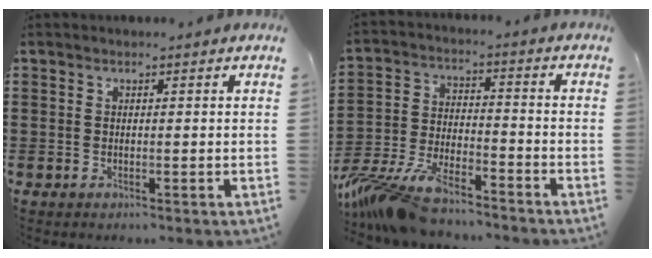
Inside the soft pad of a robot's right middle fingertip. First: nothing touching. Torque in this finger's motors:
{"motor_torque": [1.72, -0.44, 0.58, 0.21]}